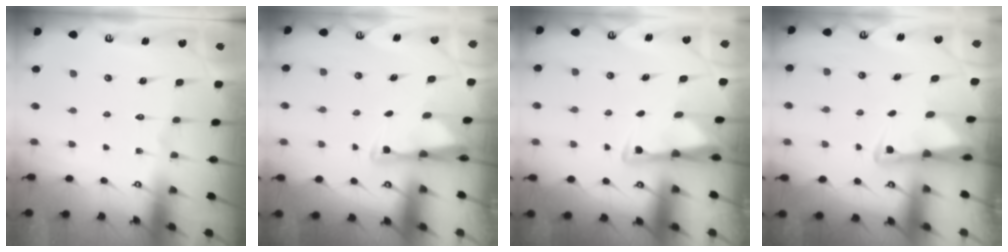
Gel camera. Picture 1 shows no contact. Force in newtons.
{"total": 2.6, "press": 2.6, "slide": 0.4}
{"total": 2.9, "press": 2.8, "slide": 0.4}
{"total": 2.1, "press": 2.1, "slide": 0.5}